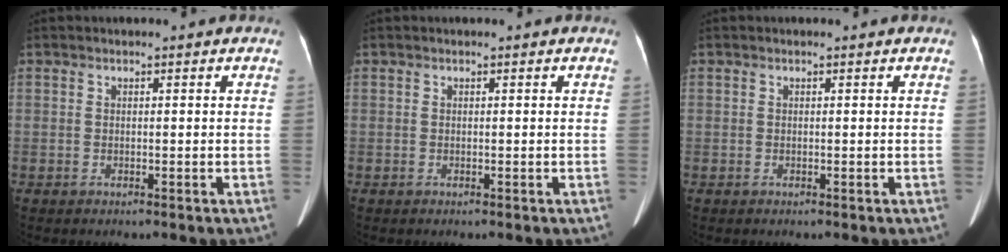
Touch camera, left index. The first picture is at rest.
{"total": 0.0}
{"total": 0.6, "force": [0.6, 0.0, 0.2], "torque": [-0.006, 0.012, 0.008]}